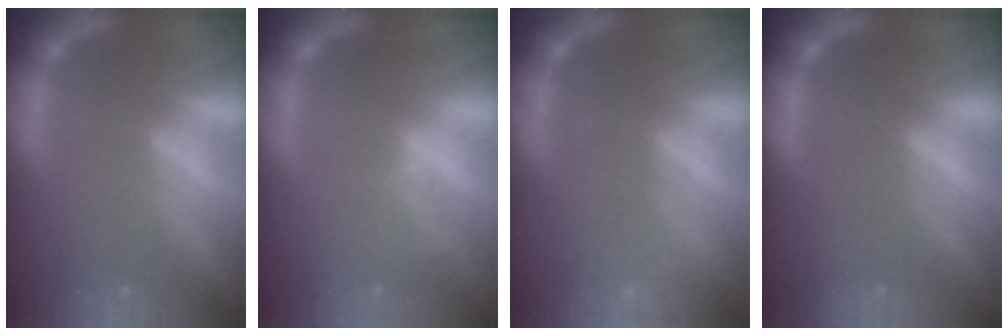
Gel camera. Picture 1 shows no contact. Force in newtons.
{"total": 2.0}
{"total": 4.5}
{"total": 0.0}